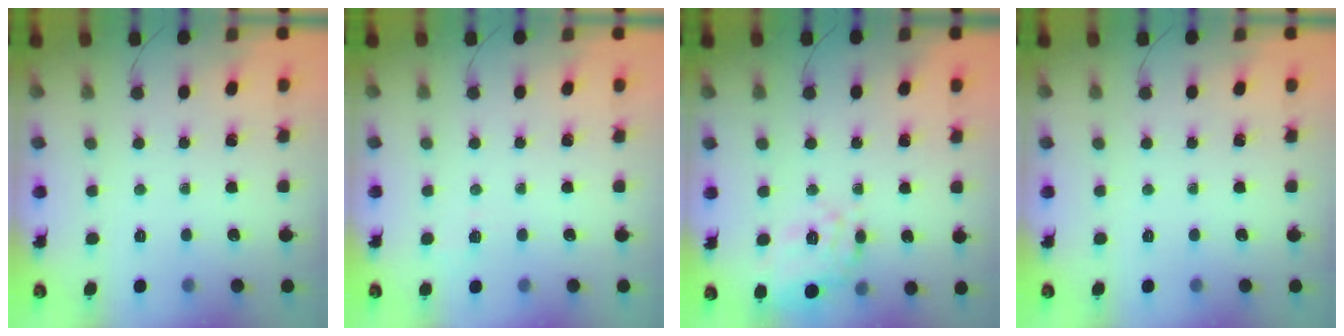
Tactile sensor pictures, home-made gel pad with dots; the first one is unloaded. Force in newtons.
{"total": 5.0, "press": 4.8, "slide": 1.5}
{"total": 11.3, "press": 11.2, "slide": 1.3}
{"total": 0.0}